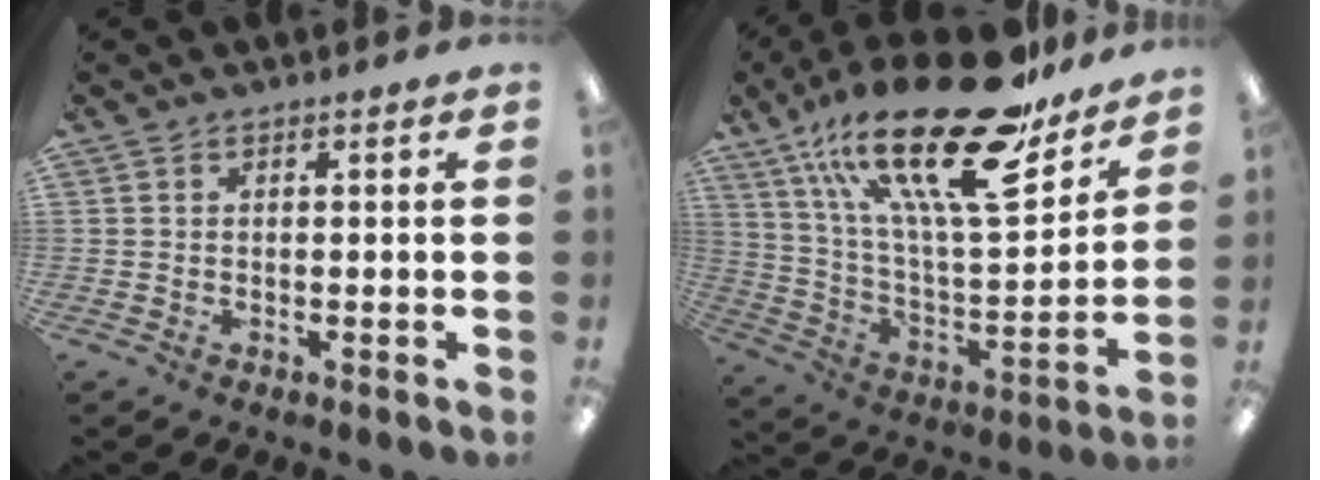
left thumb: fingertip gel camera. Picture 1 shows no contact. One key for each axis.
{"total": 29.4, "fx": 19.7, "fy": 8.8, "fz": 20.0, "tx": -0.342, "ty": -0.116, "tz": 0.326}